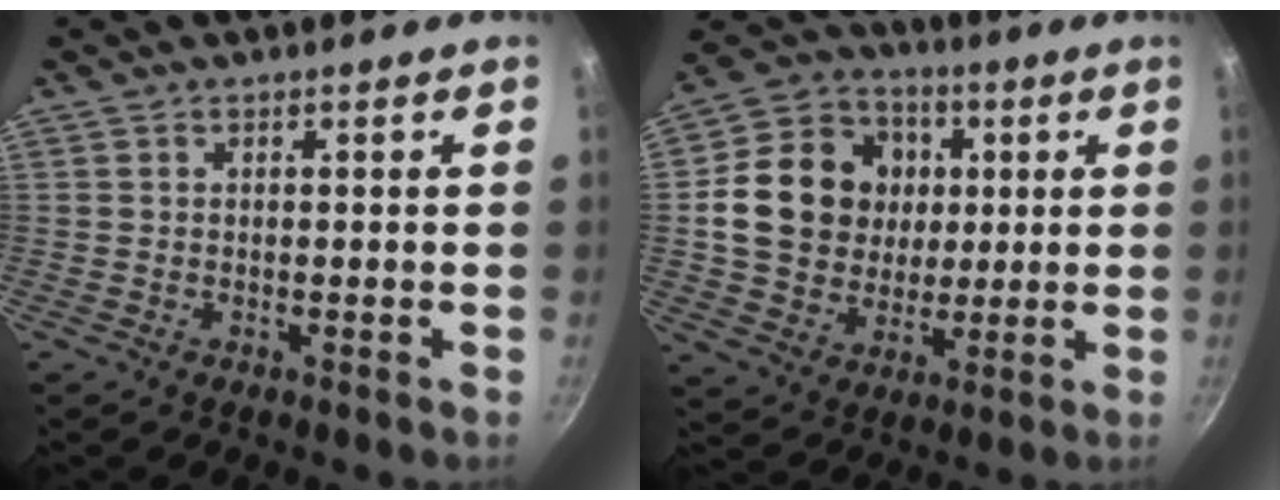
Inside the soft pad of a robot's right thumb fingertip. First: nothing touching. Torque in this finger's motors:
{"motor_torque": [0.42, 2.87, 0.89, -0.08, 0.13]}